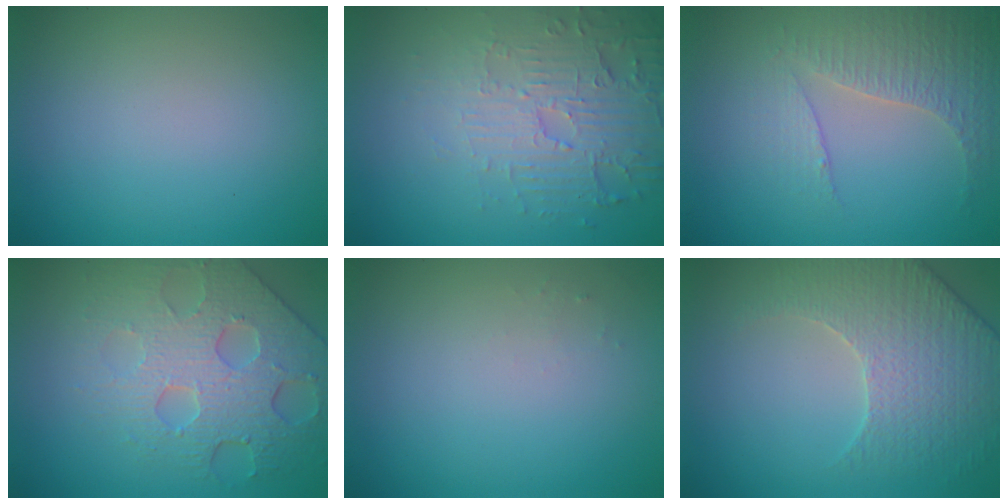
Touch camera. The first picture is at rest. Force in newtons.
{"total": 5.5, "press": 3.5, "slide": 4.2}
{"total": 4.3, "press": 3.1, "slide": 2.9}
{"total": 6.3, "press": 5.1, "slide": 3.8}
{"total": 0.5, "press": 0.5, "slide": 0.2}
{"total": 4.4, "press": 4.2, "slide": 1.2}